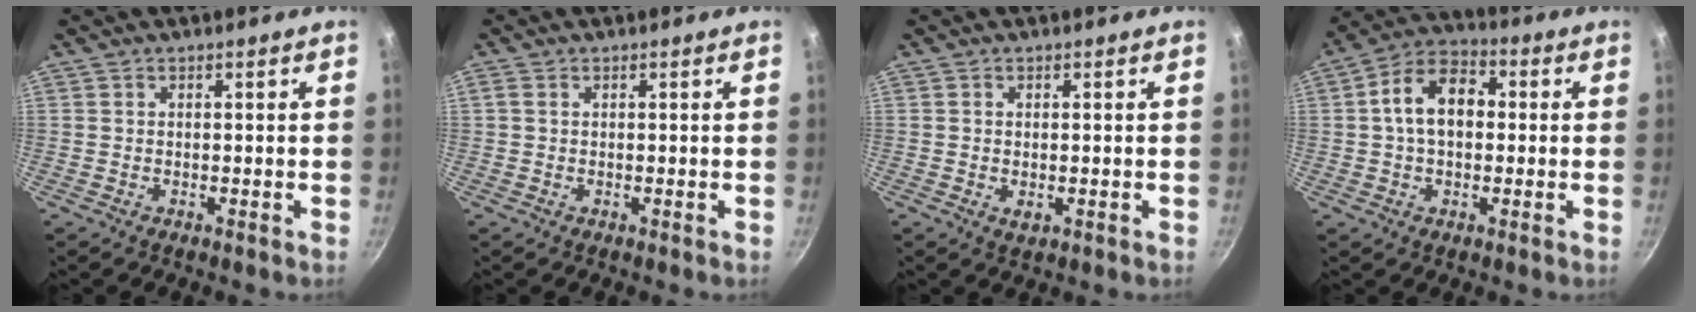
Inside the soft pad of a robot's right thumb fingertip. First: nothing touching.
{"total": 0.9, "force": [0.3, 0.7, 0.6], "torque": [-0.013, 0.003, 0.003]}
{"total": 1.9, "force": [-0.3, 1.2, 1.5], "torque": [-0.024, -0.005, -0.002]}
{"total": 11.0, "force": [0.9, 7.4, 8.1], "torque": [-0.112, 0.030, -0.001]}